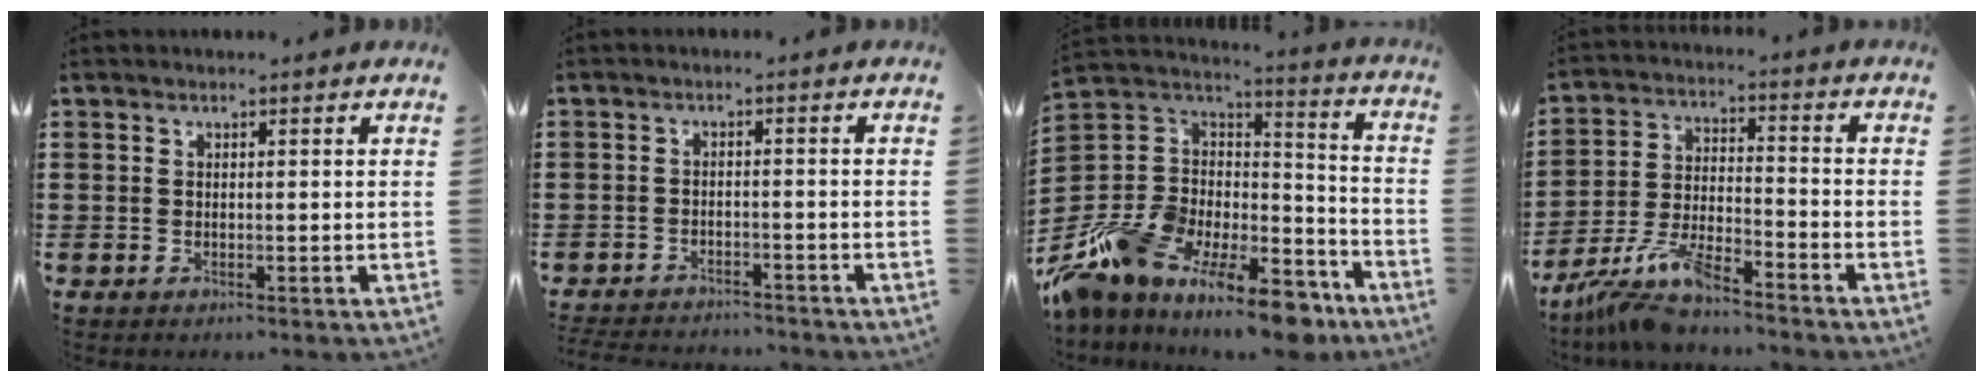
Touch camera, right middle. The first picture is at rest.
{"total": 3.1, "force": [-3.1, 0.4, -0.1], "torque": [-0.004, 0.000, -0.067]}
{"total": 14.6, "force": [-12.2, 5.8, 5.5], "torque": [-0.123, 0.035, -0.228]}
{"total": 11.0, "force": [-9.7, -0.1, 5.3], "torque": [-0.125, -0.008, -0.200]}